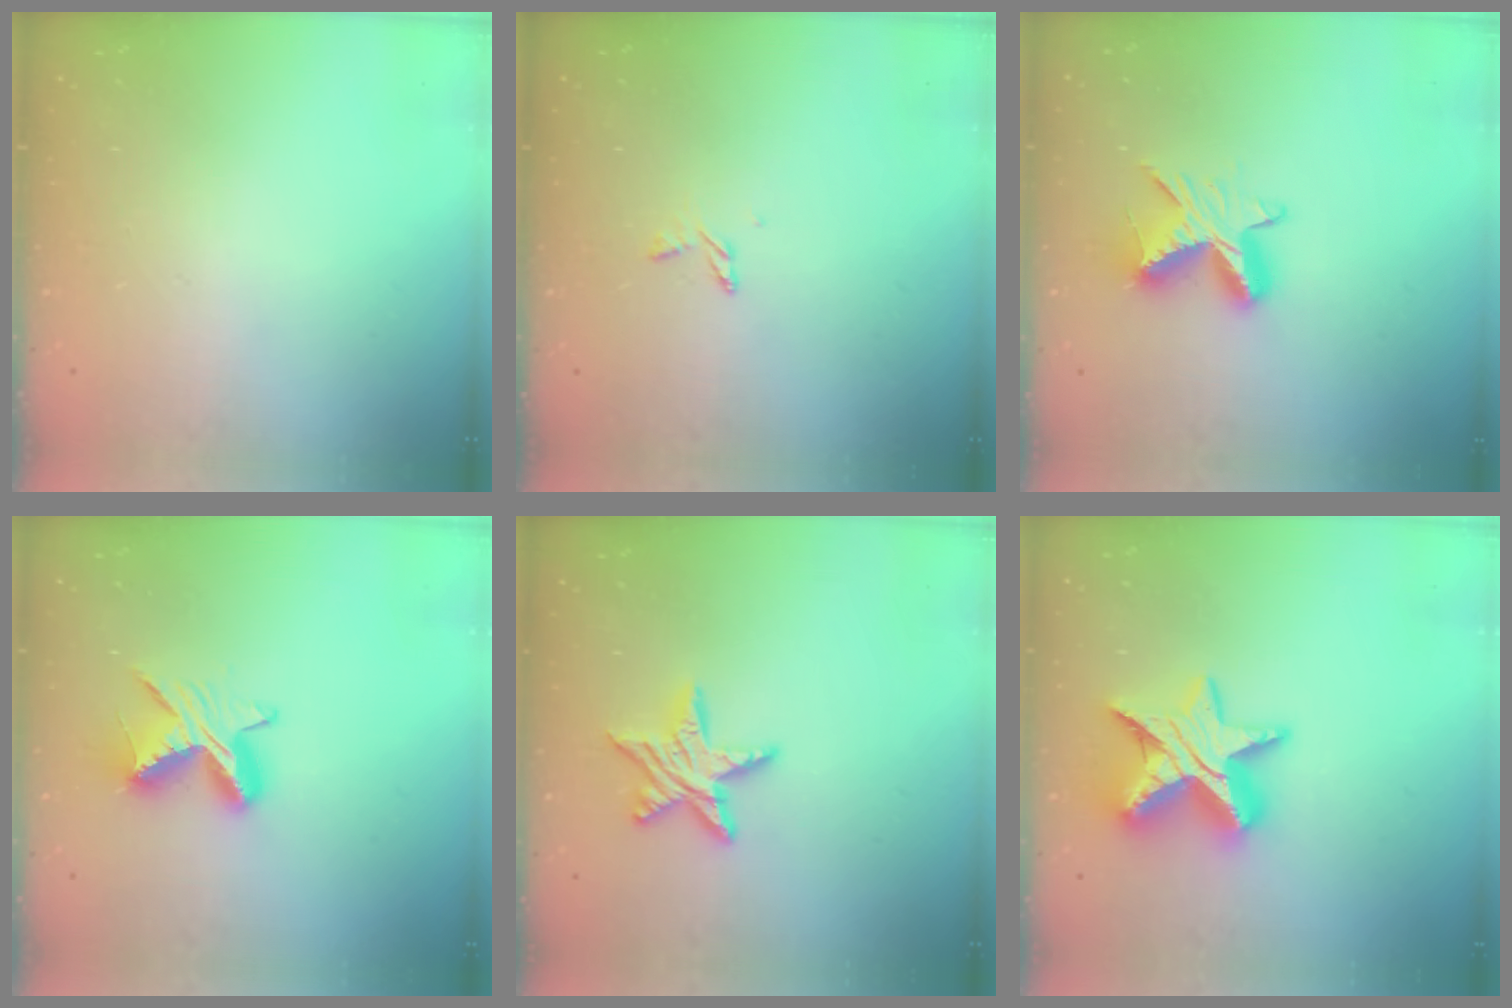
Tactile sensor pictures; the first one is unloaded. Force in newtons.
{"total": 4.2, "press": 4.2, "slide": 0.4}
{"total": 9.2, "press": 9.2, "slide": 0.3}
{"total": 8.7, "press": 8.7, "slide": 0.2}
{"total": 11.3, "press": 11.2, "slide": 0.7}
{"total": 14.3, "press": 14.2, "slide": 0.9}